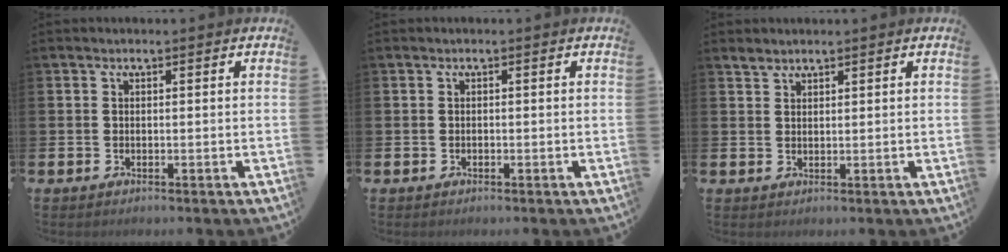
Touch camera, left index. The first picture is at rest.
{"total": 0.0}
{"total": 1.6, "force": [1.5, 0.5, 0.0], "torque": [0.007, -0.001, 0.027]}